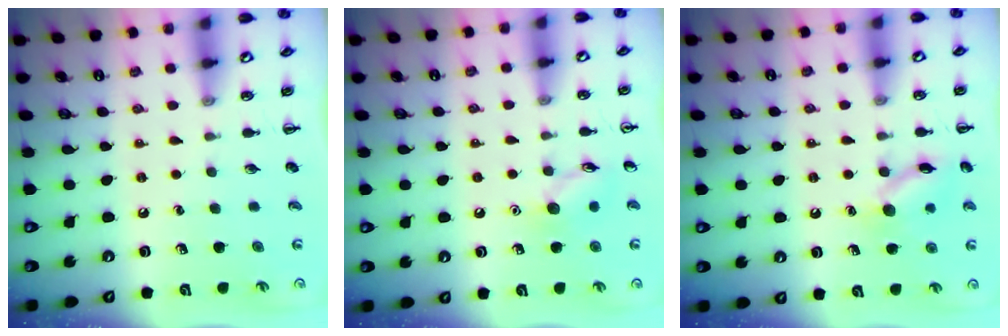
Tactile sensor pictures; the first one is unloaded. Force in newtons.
{"total": 7.4, "press": 7.3, "slide": 0.9}
{"total": 10.9, "press": 10.9, "slide": 0.5}